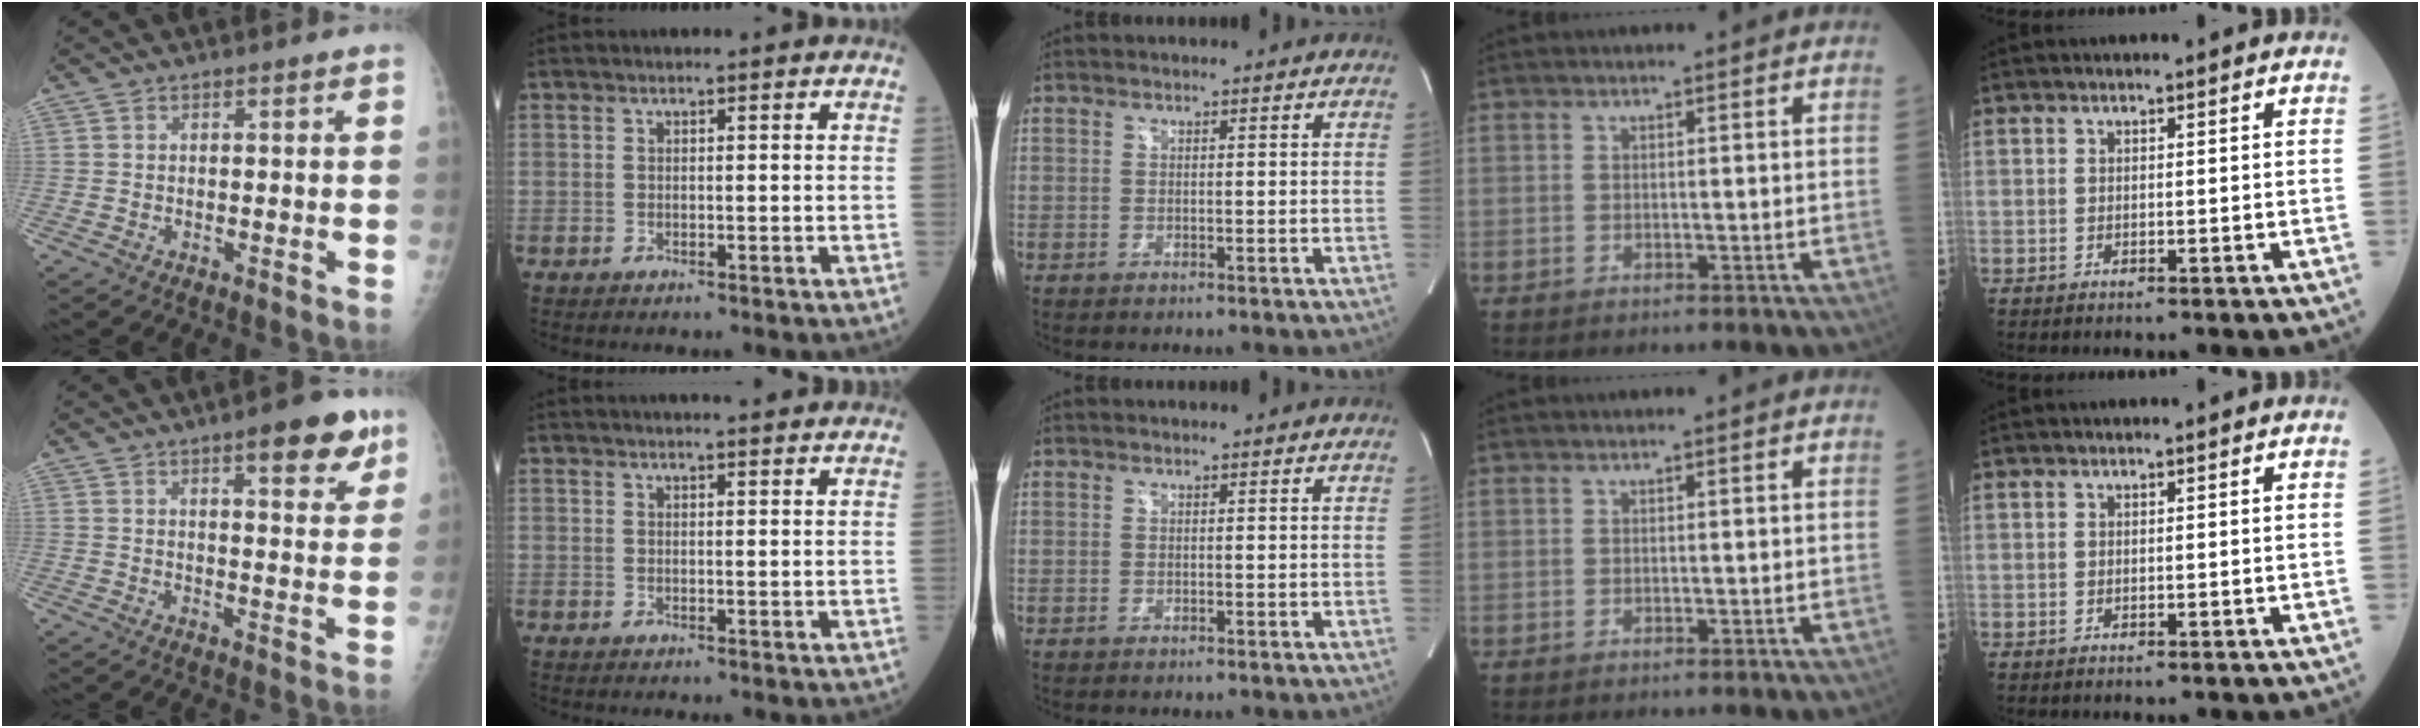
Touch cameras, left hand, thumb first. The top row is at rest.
{"thumb": {"total": 9.3, "force": [5.6, 2.9, 6.9], "torque": [-0.064, -0.025, 0.070]}, "index": {"total": 7.5, "force": [6.8, 0.7, 3.0], "torque": [-0.039, 0.020, 0.078]}}